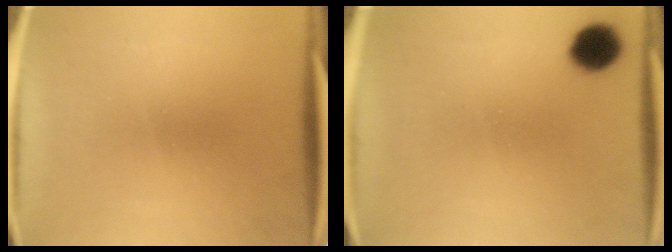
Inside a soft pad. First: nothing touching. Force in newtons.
{"total": 6.8}